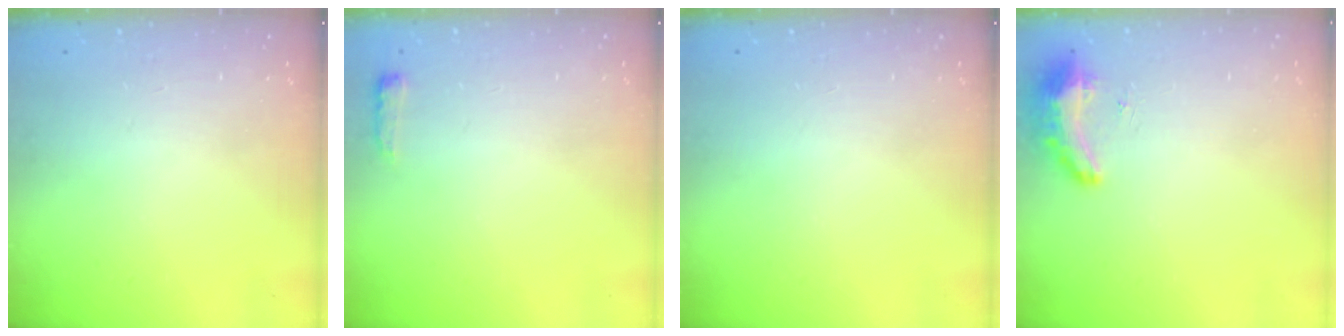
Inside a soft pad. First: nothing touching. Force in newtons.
{"total": 3.7, "press": 3.6, "slide": 0.5}
{"total": 0.0}
{"total": 8.7, "press": 8.5, "slide": 1.8}